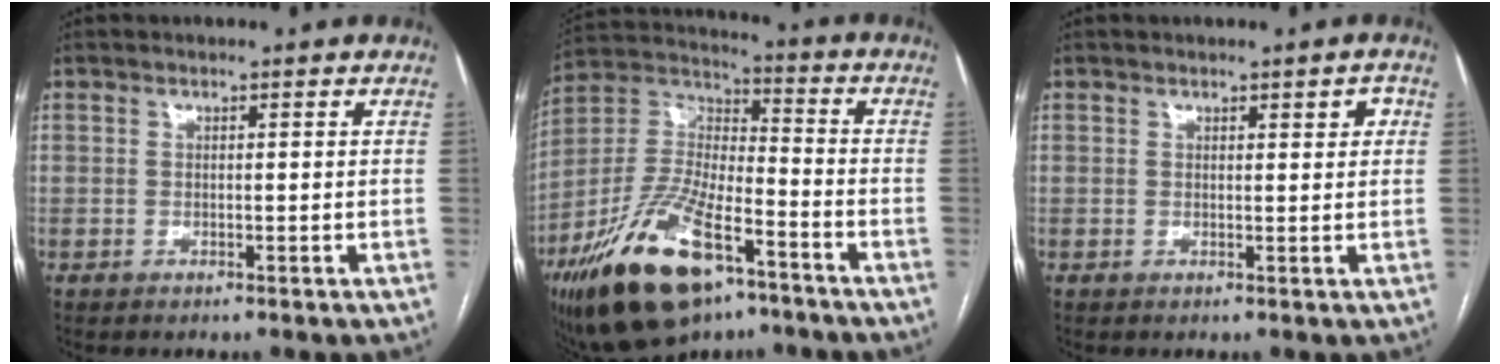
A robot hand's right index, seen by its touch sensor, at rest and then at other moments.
{"total": 20.1, "force": [-11.9, 7.3, 14.5], "torque": [-0.312, -0.003, -0.213]}
{"total": 1.9, "force": [0.8, 0.6, 1.6], "torque": [-0.018, 0.005, 0.010]}